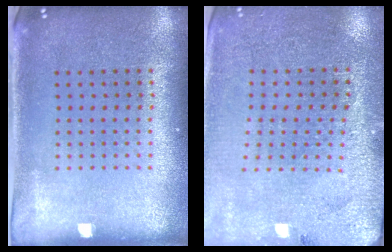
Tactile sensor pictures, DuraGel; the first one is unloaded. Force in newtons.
{"total": 2.8, "press": 2.8, "slide": 0.3}